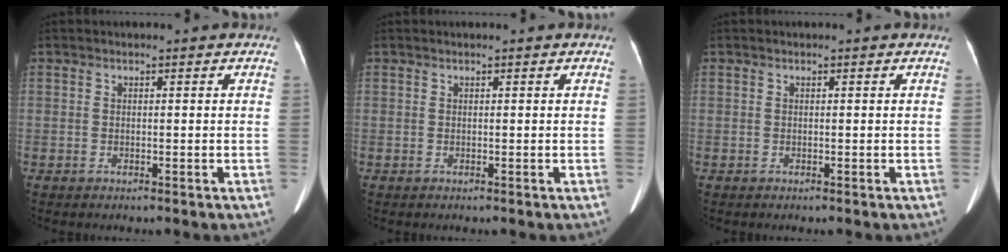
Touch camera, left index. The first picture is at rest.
{"total": 0.6, "force": [0.6, 0.0, 0.2], "torque": [-0.007, 0.013, 0.013]}
{"total": 0.0}